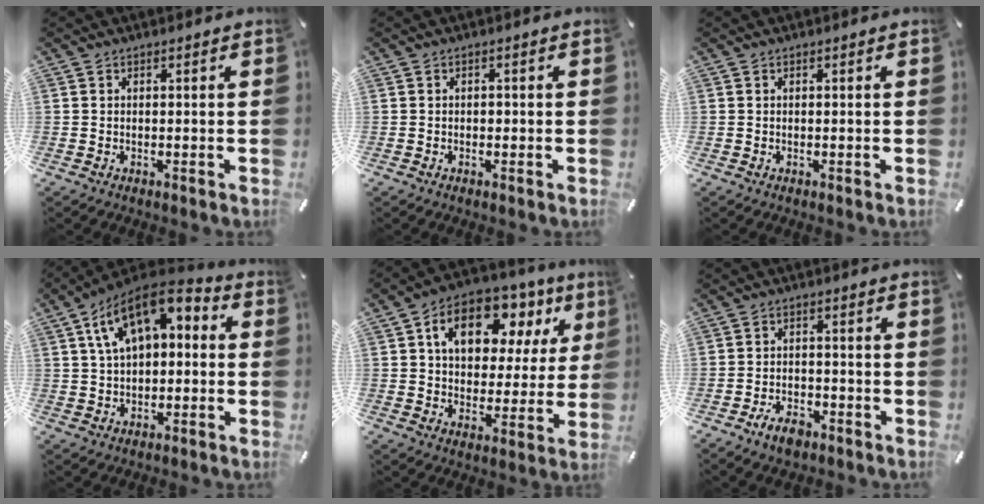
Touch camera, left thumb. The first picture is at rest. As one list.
[{"total": 0.6, "force": [-0.3, 0.5, 0.2], "torque": [-0.003, 0.003, -0.006]}, {"total": 0.0}, {"total": 12.0, "force": [5.0, 7.3, 8.1], "torque": [-0.157, -0.013, 0.091]}, {"total": 14.5, "force": [6.5, 10.0, 8.2], "torque": [-0.131, -0.020, 0.116]}, {"total": 4.9, "force": [-3.6, 2.7, 2.1], "torque": [-0.042, 0.019, -0.068]}]